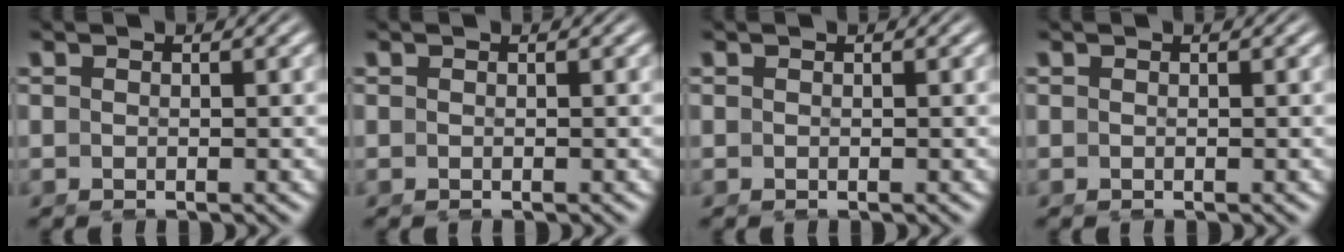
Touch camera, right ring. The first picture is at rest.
{"total": 0.0}
{"total": 0.0}
{"total": 0.0}